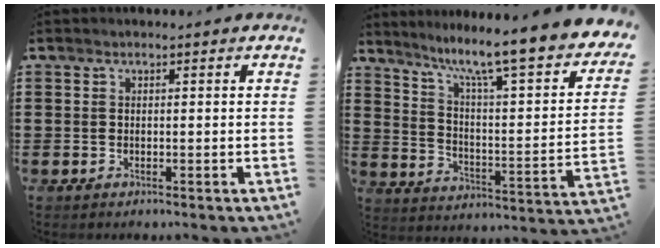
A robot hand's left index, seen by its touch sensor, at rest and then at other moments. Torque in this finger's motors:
{"motor_torque": [2.15, 0.01, 0.83, 0.21]}